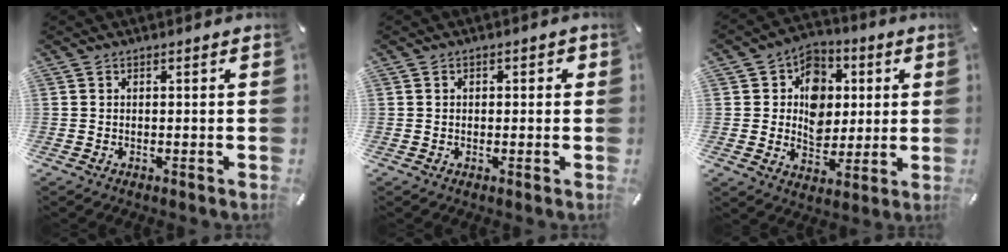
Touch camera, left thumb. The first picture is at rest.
{"total": 1.3, "force": [-0.2, 1.1, 0.7], "torque": [-0.015, 0.006, -0.006]}
{"total": 11.2, "force": [1.0, 9.9, 5.1], "torque": [-0.071, 0.003, 0.023]}